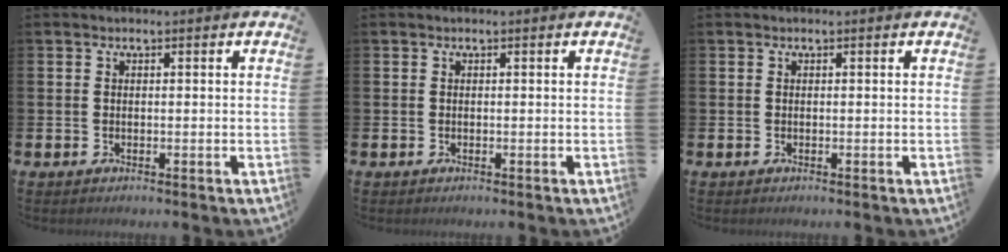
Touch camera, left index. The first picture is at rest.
{"total": 0.0}
{"total": 0.0}